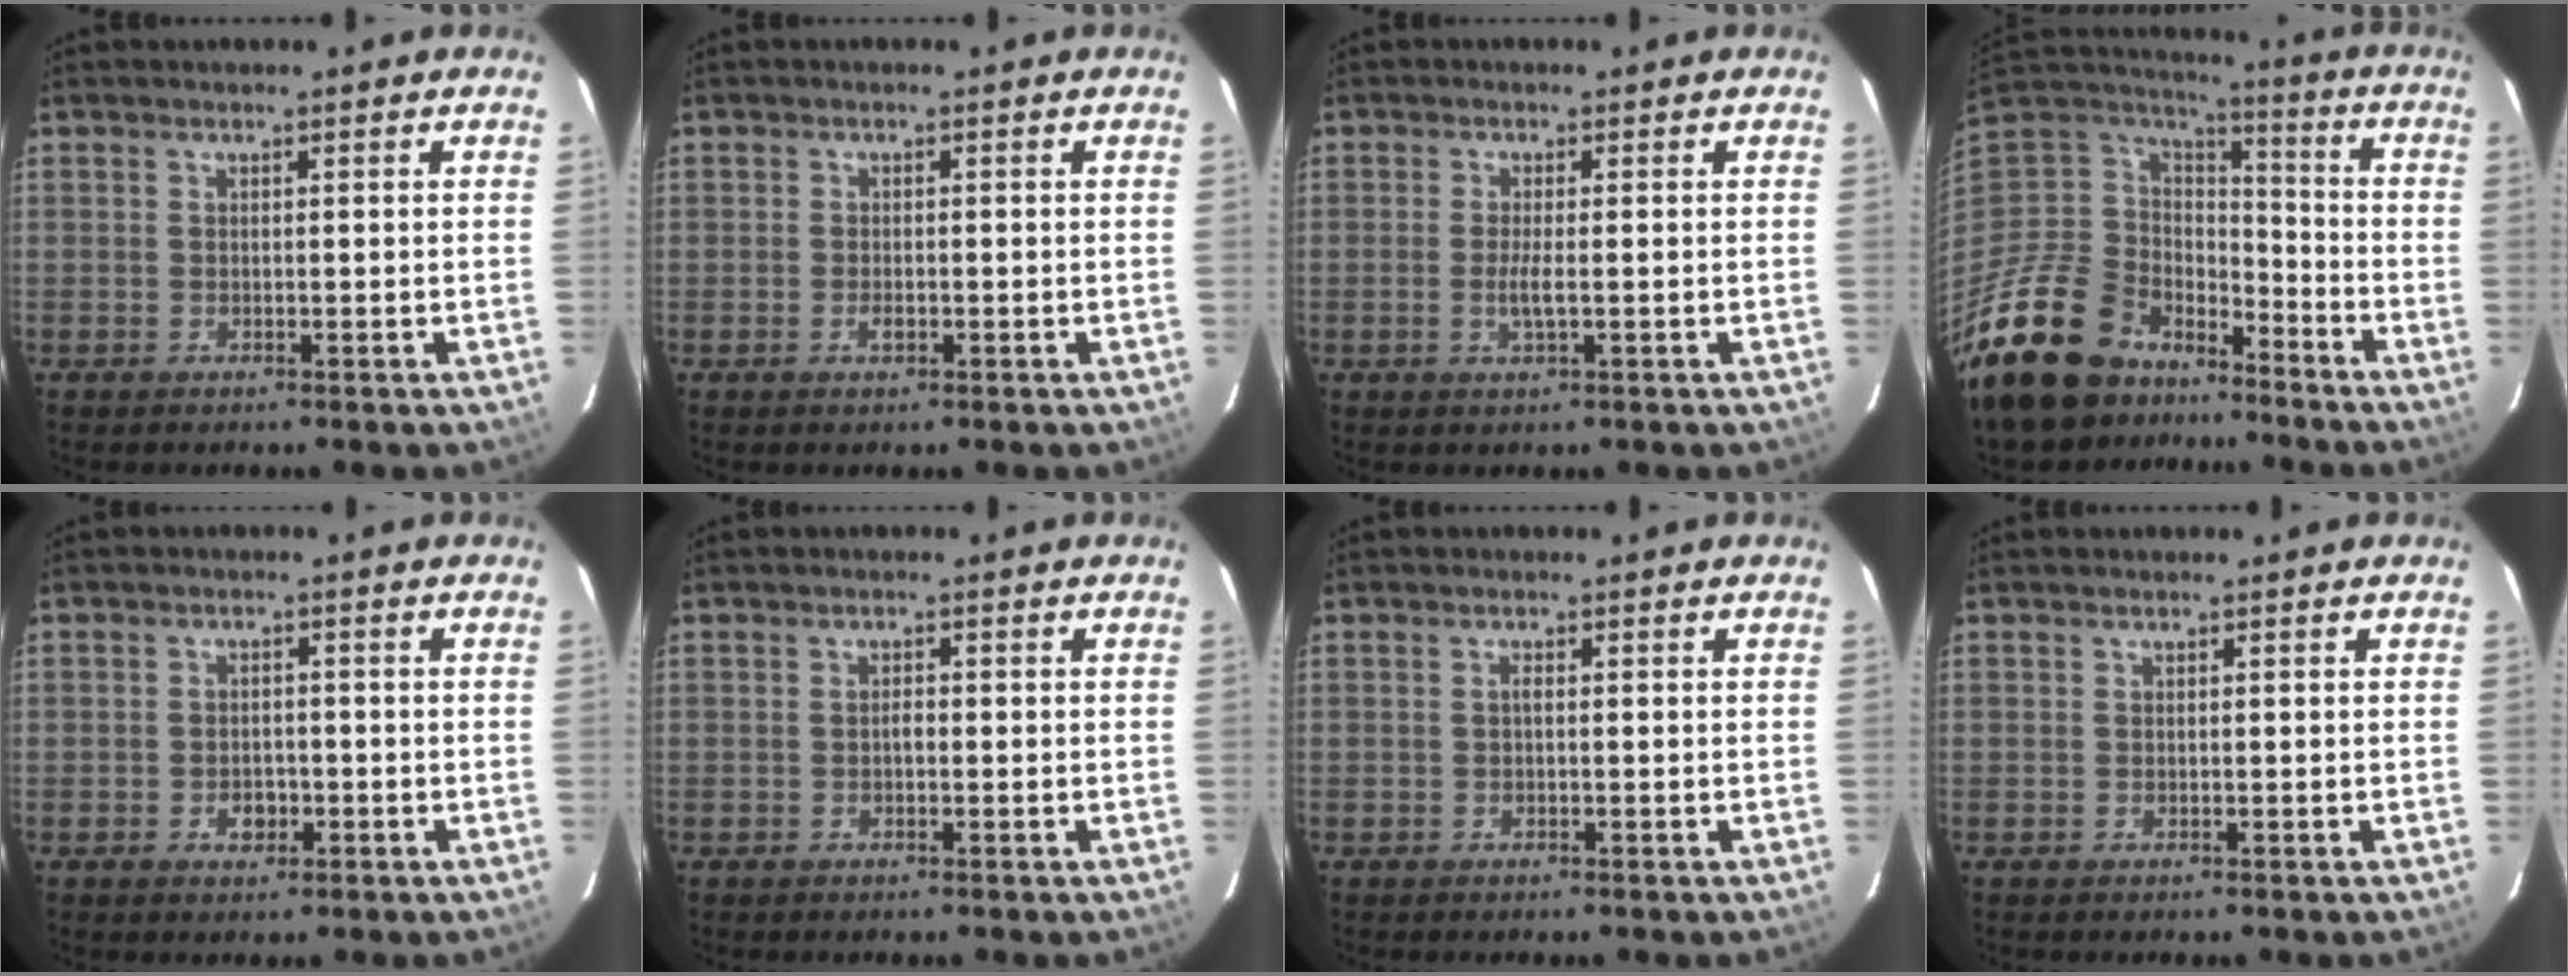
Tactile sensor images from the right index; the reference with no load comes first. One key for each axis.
{"total": 1.5, "fx": -0.6, "fy": 0.8, "fz": 1.2, "tx": -0.022, "ty": 0.001, "tz": -0.011}
{"total": 2.5, "fx": -0.5, "fy": 0.1, "fz": 2.5, "tx": -0.047, "ty": -0.007, "tz": -0.010}
{"total": 21.4, "fx": -15.8, "fy": 12.4, "fz": 7.2, "tx": -0.187, "ty": 0.020, "tz": -0.265}
{"total": 3.0, "fx": -1.2, "fy": 2.3, "fz": 1.5, "tx": -0.029, "ty": 0.005, "tz": -0.015}
{"total": 0.8, "fx": -0.3, "fy": 0.5, "fz": 0.6, "tx": -0.009, "ty": 0.005, "tz": -0.006}
{"total": 0.5, "fx": -0.1, "fy": 0.2, "fz": 0.5, "tx": -0.007, "ty": 0.004, "tz": -0.003}
{"total": 0.0}